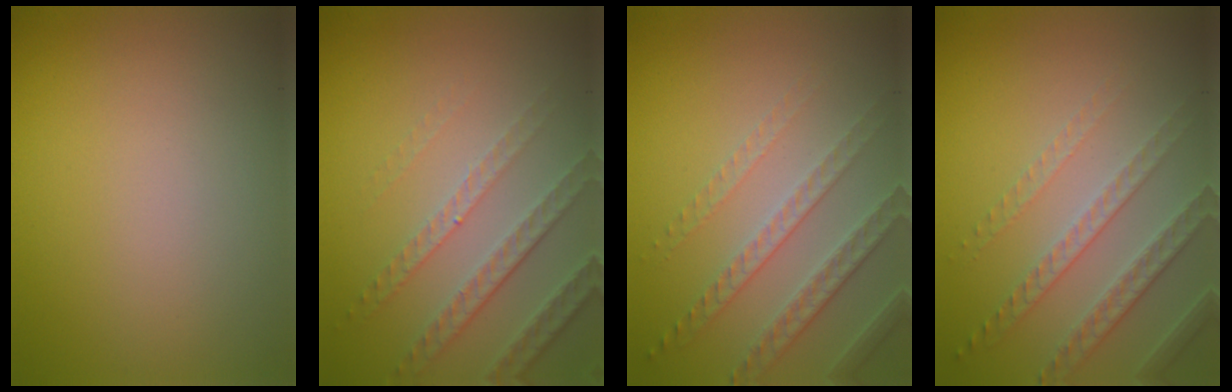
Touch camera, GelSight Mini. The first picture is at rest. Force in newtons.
{"total": 4.7, "press": 3.2, "slide": 3.4}
{"total": 4.6, "press": 3.3, "slide": 3.3}
{"total": 4.6, "press": 3.3, "slide": 3.3}